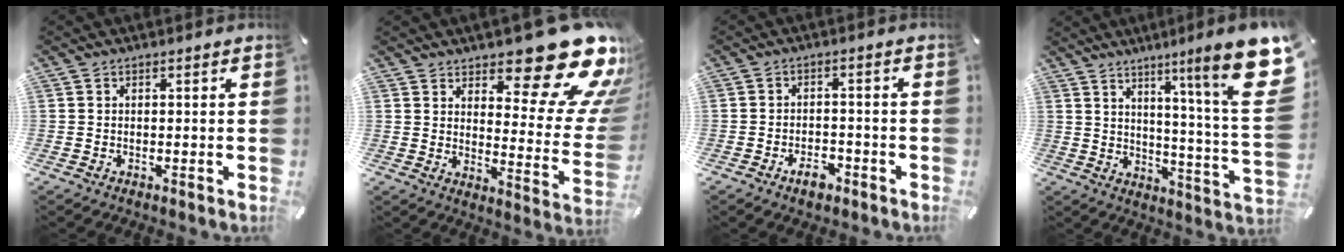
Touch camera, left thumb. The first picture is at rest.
{"total": 21.3, "force": [14.8, 7.8, 13.2], "torque": [-0.151, -0.117, 0.238]}
{"total": 4.6, "force": [-3.1, 2.4, 2.5], "torque": [-0.042, 0.015, -0.055]}
{"total": 17.7, "force": [8.2, 1.4, 15.6], "torque": [-0.227, -0.076, 0.109]}